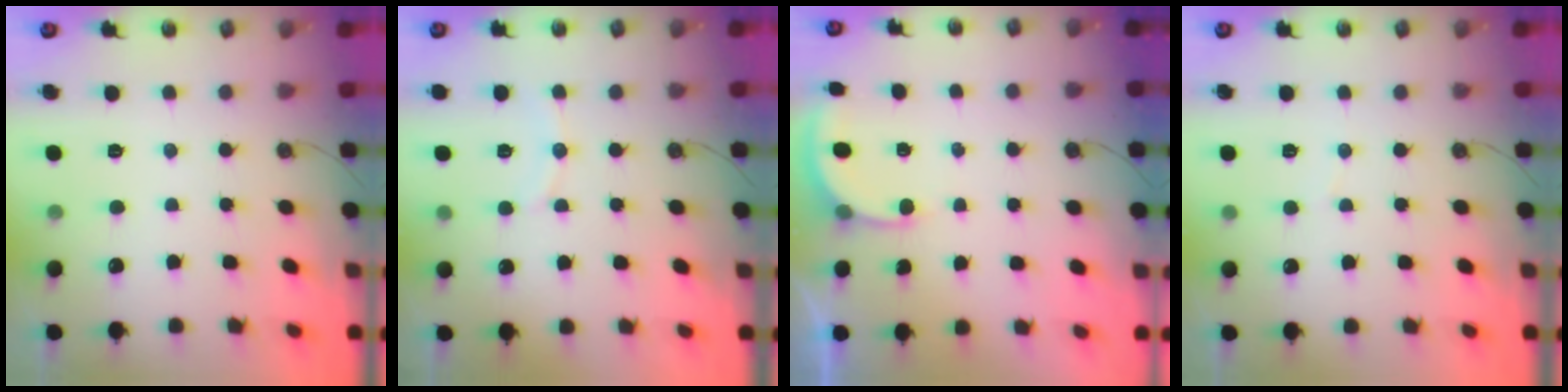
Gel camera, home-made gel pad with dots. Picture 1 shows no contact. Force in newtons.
{"total": 5.3, "press": 5.1, "slide": 1.6}
{"total": 3.0, "press": 3.0, "slide": 0.3}
{"total": 2.3, "press": 2.3, "slide": 0.2}